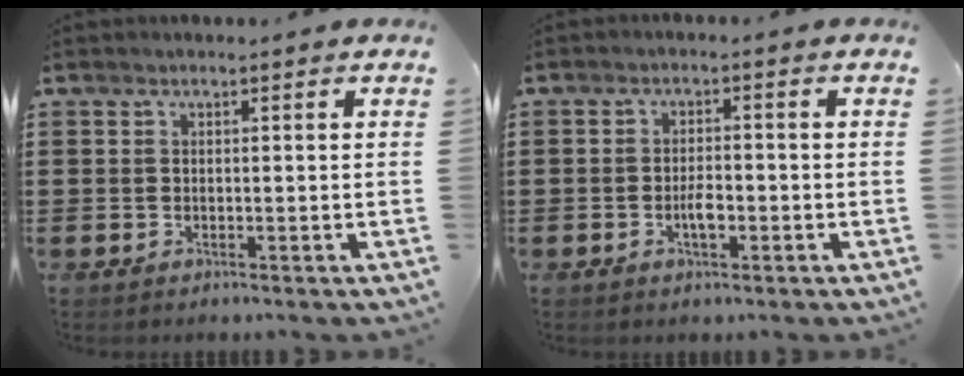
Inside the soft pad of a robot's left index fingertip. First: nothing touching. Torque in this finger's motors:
{"motor_torque": [0.08, 0.06, 0.08, 0.04]}